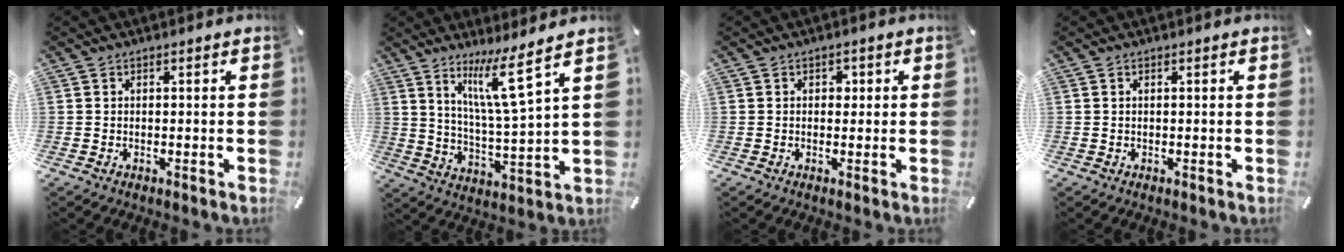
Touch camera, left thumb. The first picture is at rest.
{"total": 11.5, "force": [7.7, 0.4, 8.5], "torque": [-0.162, -0.038, 0.125]}
{"total": 1.4, "force": [0.0, 1.3, 0.4], "torque": [0.004, 0.002, -0.006]}
{"total": 0.0}